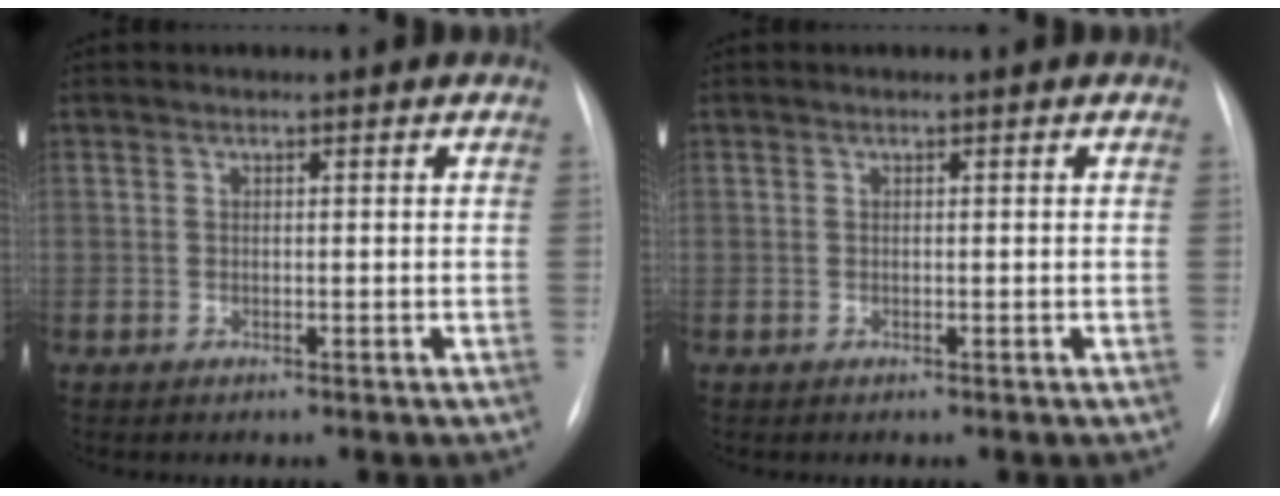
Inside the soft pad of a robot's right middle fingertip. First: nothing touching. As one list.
[{"total": 0.0}]